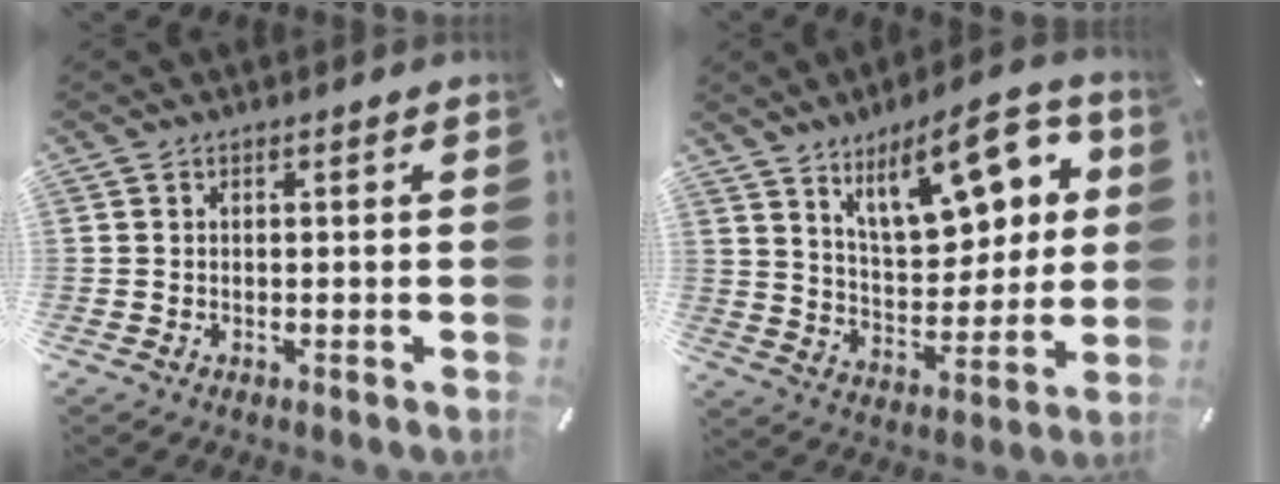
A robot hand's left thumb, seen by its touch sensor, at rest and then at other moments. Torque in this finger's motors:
{"motor_torque": [0.78, 1.15, 1.46, -1.31, 0.20]}